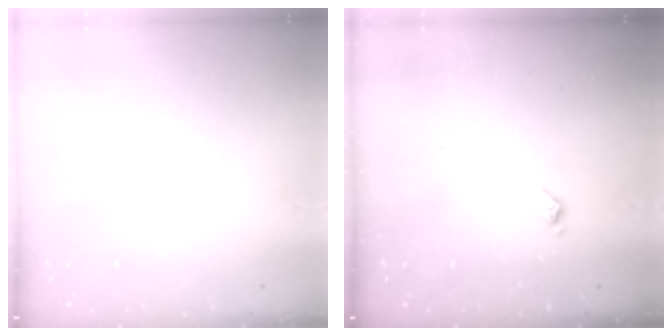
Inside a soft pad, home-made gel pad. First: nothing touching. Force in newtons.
{"total": 5.7, "press": 5.7, "slide": 0.8}